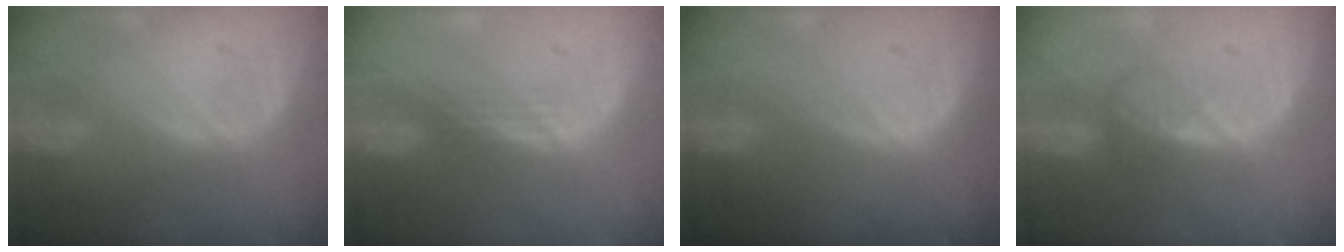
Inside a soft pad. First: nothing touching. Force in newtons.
{"total": 1.5, "press": 1.2, "slide": 0.9}
{"total": 0.0}
{"total": 2.4, "press": 2.4, "slide": 0.1}